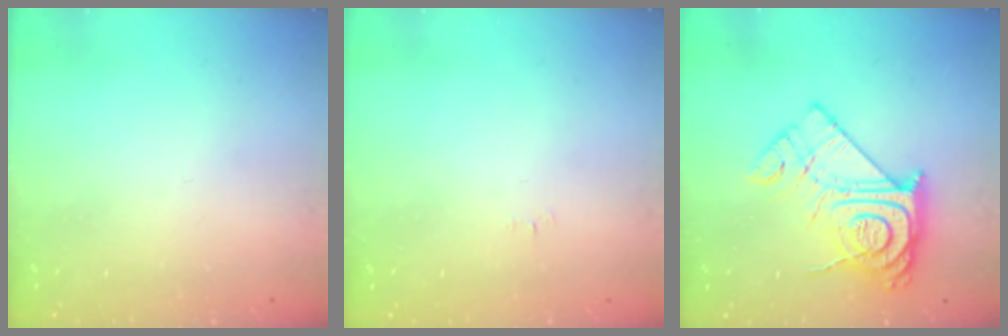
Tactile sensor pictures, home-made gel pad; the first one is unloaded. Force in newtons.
{"total": 2.5, "press": 2.5, "slide": 0.3}
{"total": 18.1, "press": 18.0, "slide": 1.5}